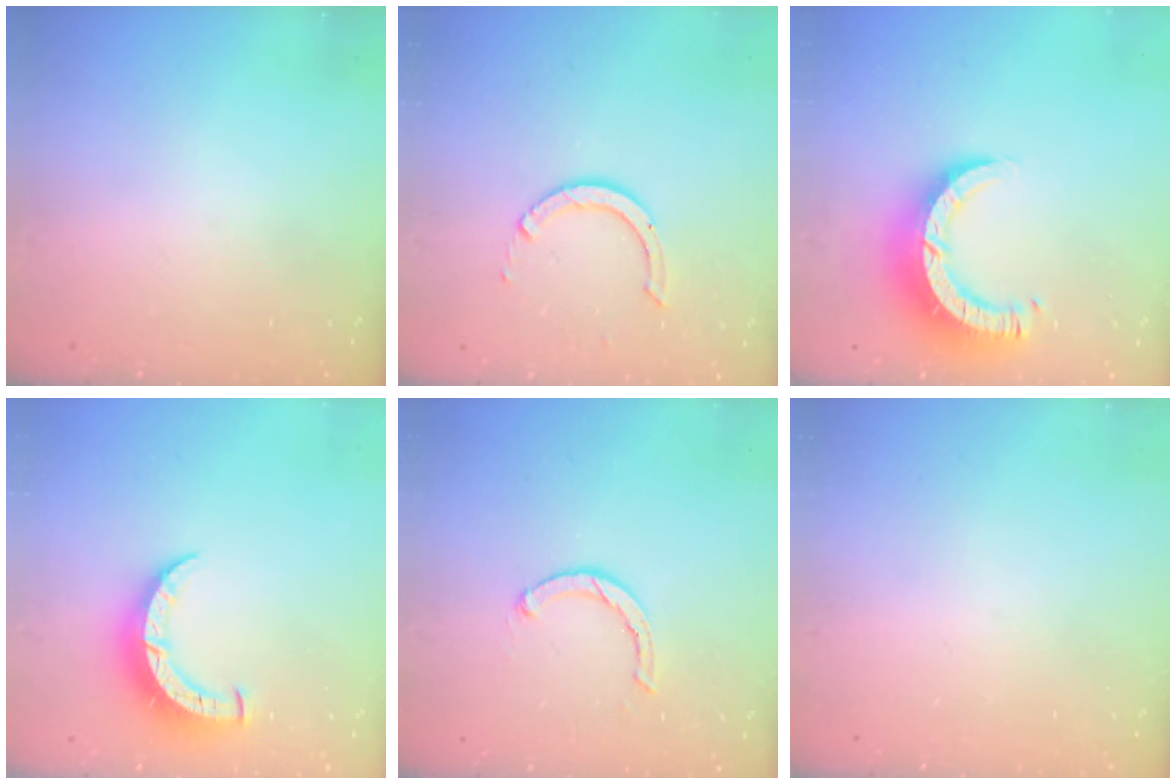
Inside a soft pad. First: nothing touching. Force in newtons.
{"total": 6.7, "press": 6.7, "slide": 0.5}
{"total": 10.0, "press": 9.9, "slide": 1.2}
{"total": 8.2, "press": 8.1, "slide": 1.0}
{"total": 3.1, "press": 3.0, "slide": 0.6}
{"total": 0.0}